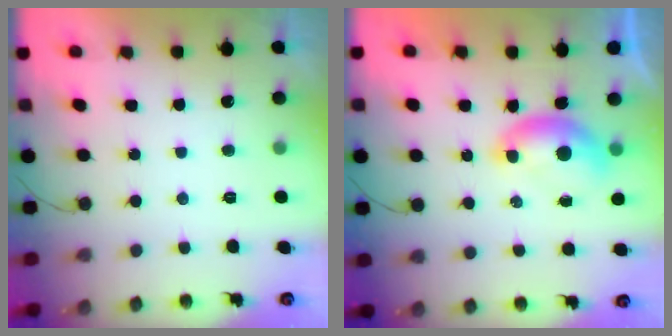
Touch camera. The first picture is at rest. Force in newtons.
{"total": 6.7, "press": 6.6, "slide": 0.9}